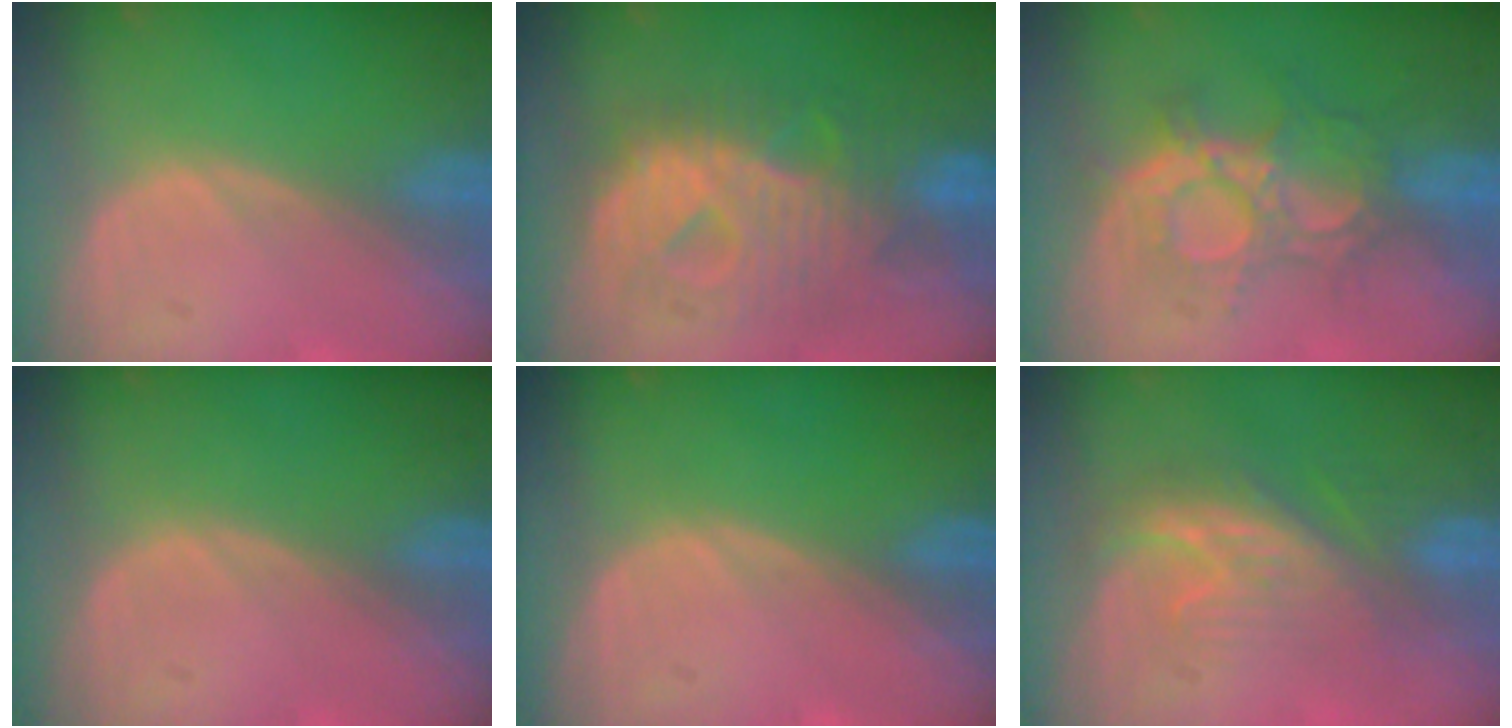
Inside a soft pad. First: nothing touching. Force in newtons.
{"total": 10.8, "press": 10.7, "slide": 0.9}
{"total": 8.8, "press": 8.5, "slide": 2.3}
{"total": 0.0}
{"total": 0.0}
{"total": 7.4, "press": 7.0, "slide": 2.3}